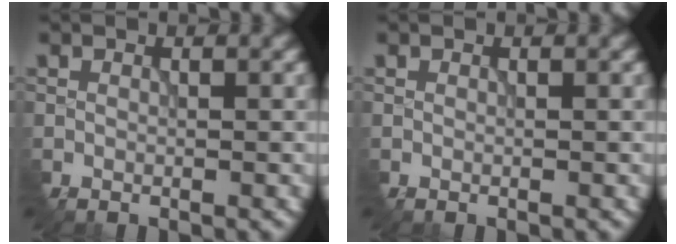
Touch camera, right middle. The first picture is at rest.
{"total": 0.0}